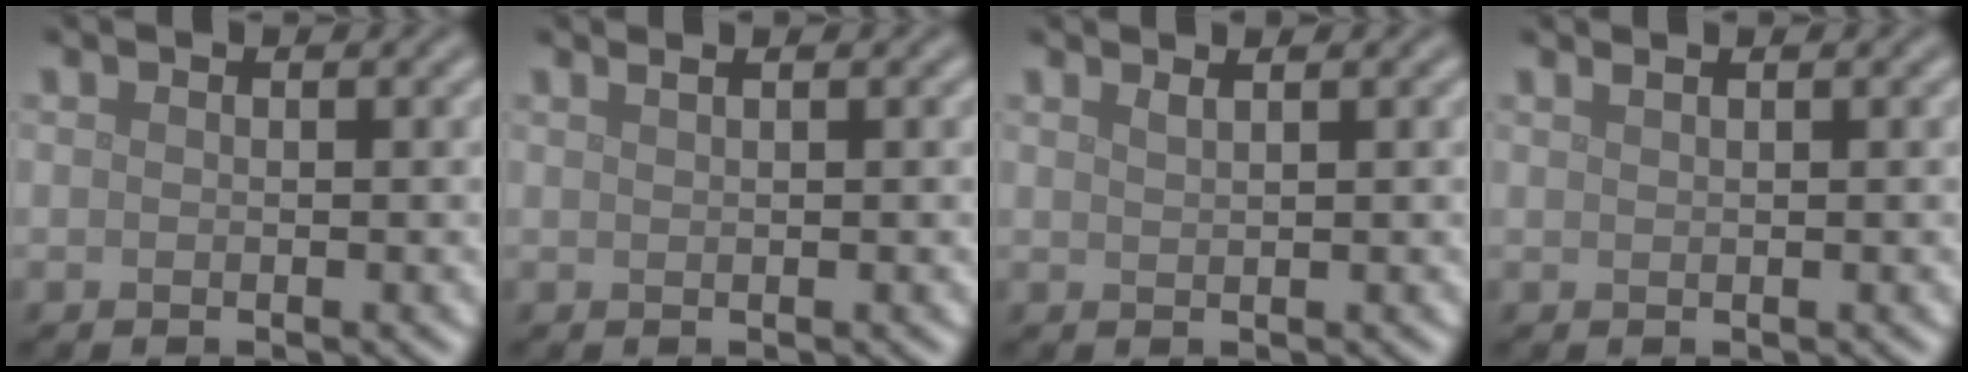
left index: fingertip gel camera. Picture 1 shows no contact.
{"total": 2.1, "force": [1.3, 1.0, 1.3], "torque": [-0.002, 0.004, -0.005]}
{"total": 1.2, "force": [0.9, 0.5, 0.7], "torque": [-0.002, 0.003, 0.006]}
{"total": 1.2, "force": [0.9, 0.5, 0.7], "torque": [-0.002, -0.002, 0.004]}